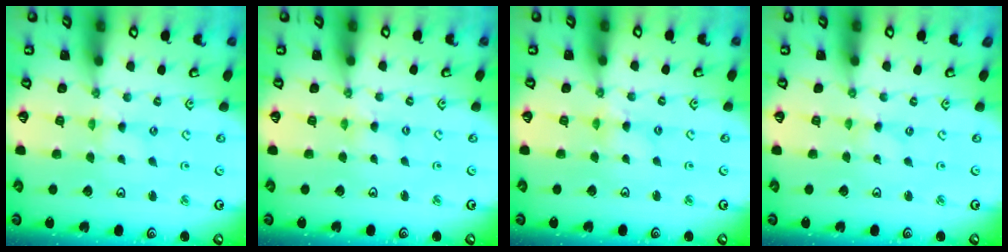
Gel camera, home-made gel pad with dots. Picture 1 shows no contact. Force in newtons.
{"total": 1.8, "press": 1.8, "slide": 0.3}
{"total": 3.6, "press": 3.6, "slide": 0.3}
{"total": 0.0}